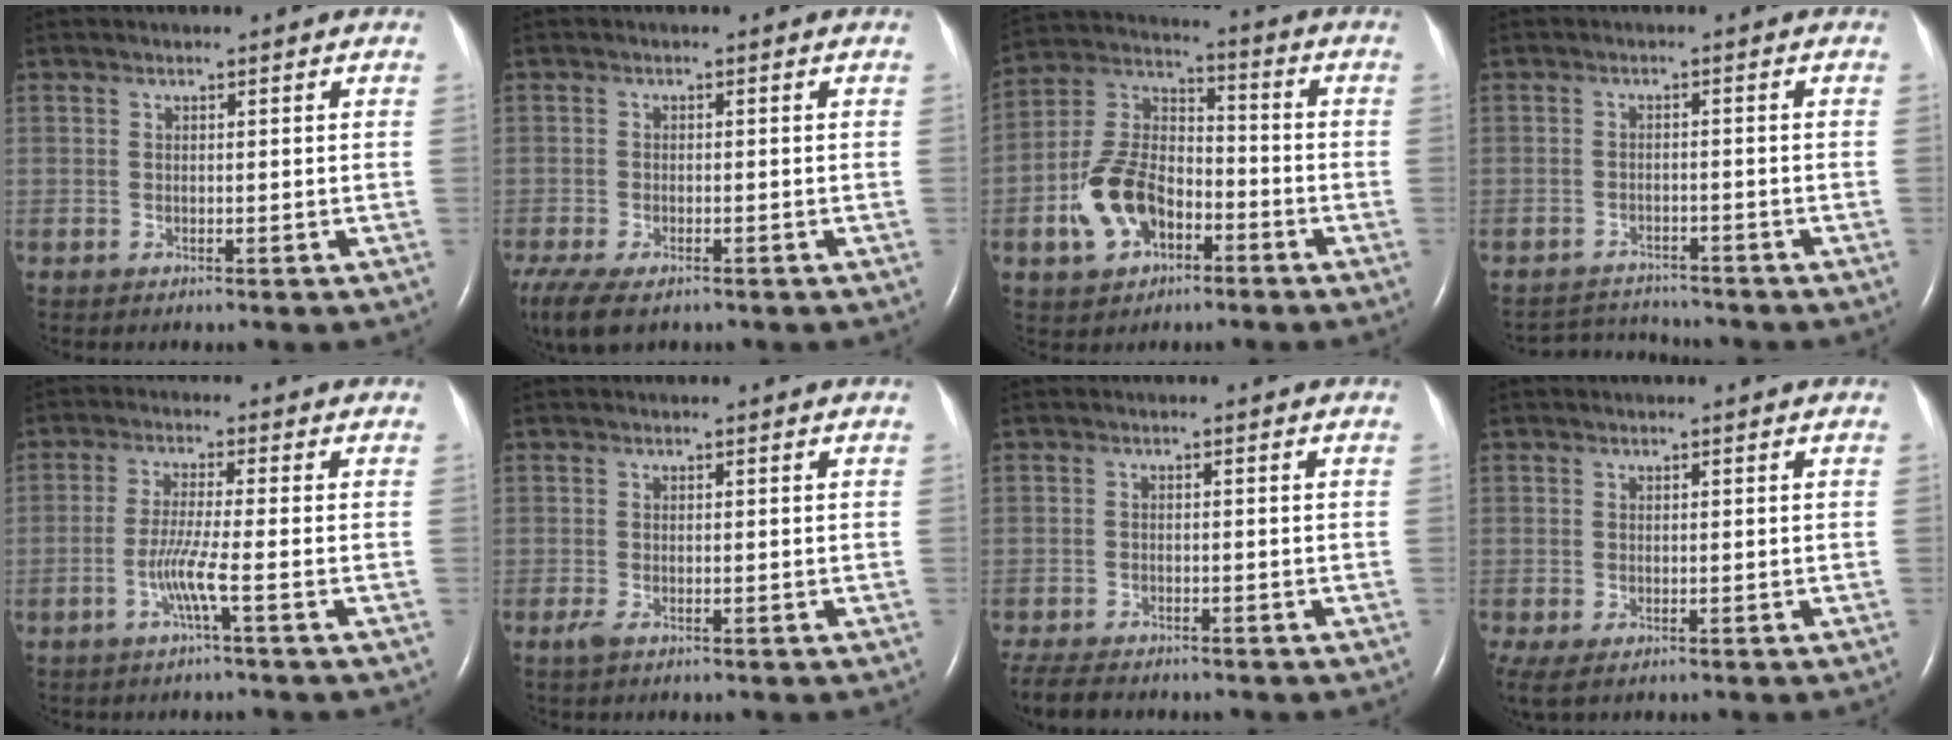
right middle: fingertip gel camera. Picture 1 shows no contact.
{"total": 10.2, "force": [-6.8, 4.3, 6.2], "torque": [-0.144, -0.017, -0.107]}
{"total": 11.7, "force": [-4.7, 7.1, 8.1], "torque": [-0.179, 0.019, -0.083]}
{"total": 4.9, "force": [-4.9, 0.2, -0.4], "torque": [0.000, 0.000, -0.080]}
{"total": 4.3, "force": [-1.8, -1.0, 3.8], "torque": [-0.080, -0.009, -0.039]}
{"total": 1.1, "force": [-0.6, 0.2, 0.8], "torque": [-0.027, -0.005, -0.013]}
{"total": 6.6, "force": [-5.7, 1.9, 2.7], "torque": [-0.047, -0.013, -0.093]}
{"total": 2.8, "force": [-1.4, 1.2, 2.0], "torque": [-0.043, -0.010, -0.021]}